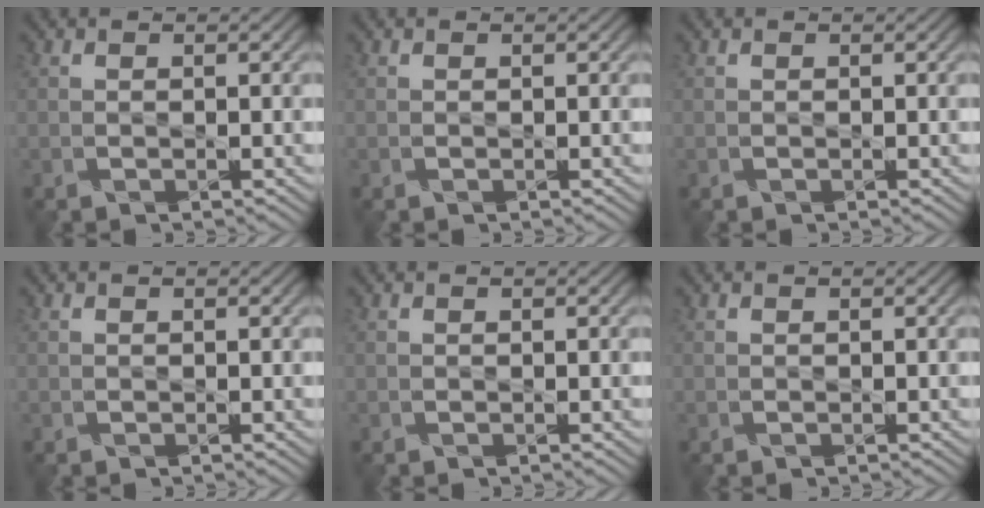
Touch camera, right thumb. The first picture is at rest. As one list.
[{"total": 0.0}, {"total": 0.0}, {"total": 0.0}, {"total": 0.0}, {"total": 0.0}]